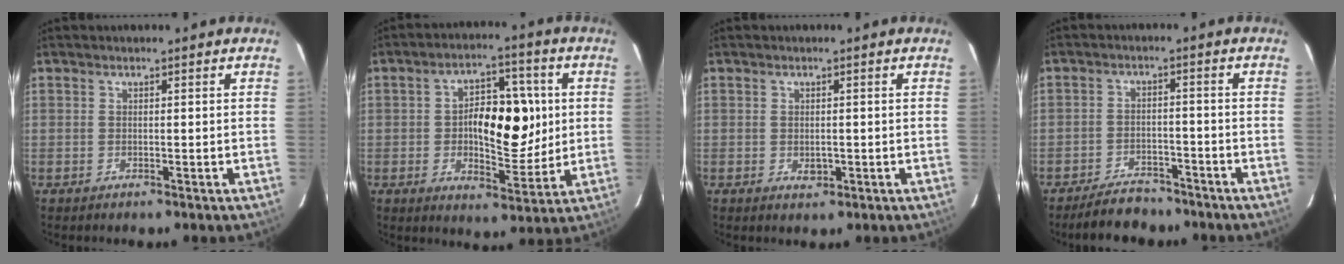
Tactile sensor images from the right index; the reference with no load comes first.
{"total": 12.0, "force": [0.9, 5.4, 10.6], "torque": [-0.163, 0.018, 0.022]}
{"total": 1.6, "force": [-0.3, 0.9, 1.2], "torque": [-0.020, -0.002, 0.000]}
{"total": 6.0, "force": [-5.2, 2.7, 1.4], "torque": [-0.030, -0.003, -0.086]}